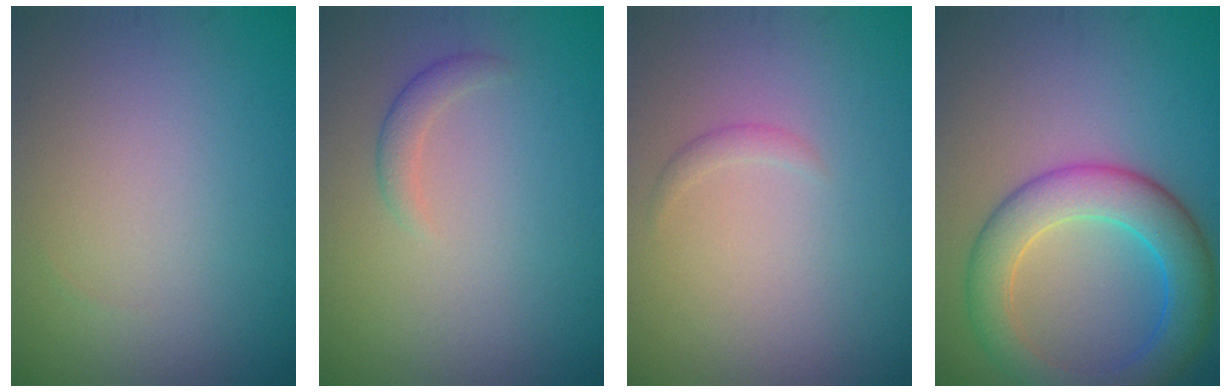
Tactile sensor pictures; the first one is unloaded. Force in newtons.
{"total": 1.3, "press": 1.3, "slide": 0.1}
{"total": 0.8, "press": 0.8, "slide": 0.1}
{"total": 6.6, "press": 6.6, "slide": 0.0}